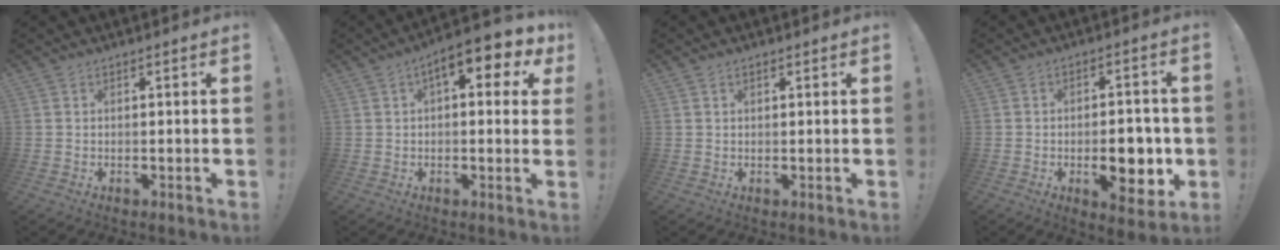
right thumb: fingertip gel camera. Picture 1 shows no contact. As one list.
[{"total": 9.3, "force": [3.9, 3.6, 7.6], "torque": [-0.098, -0.016, 0.061]}, {"total": 0.8, "force": [0.6, 0.4, 0.2], "torque": [0.003, -0.003, 0.010]}, {"total": 13.1, "force": [-3.3, 6.4, 10.9], "torque": [-0.138, 0.010, -0.044]}]